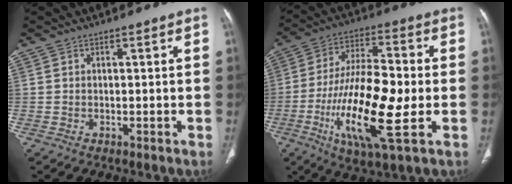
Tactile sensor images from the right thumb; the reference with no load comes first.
{"total": 20.5, "force": [-4.3, 5.9, 19.1], "torque": [-0.365, 0.004, -0.073]}